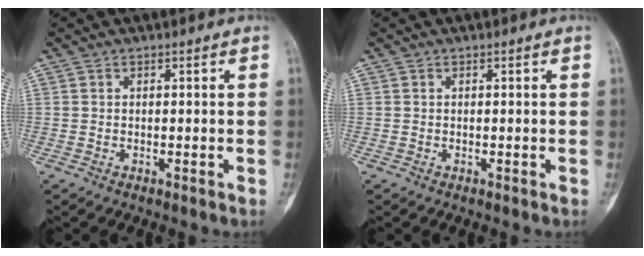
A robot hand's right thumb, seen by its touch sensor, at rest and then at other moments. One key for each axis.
{"total": 0.0}